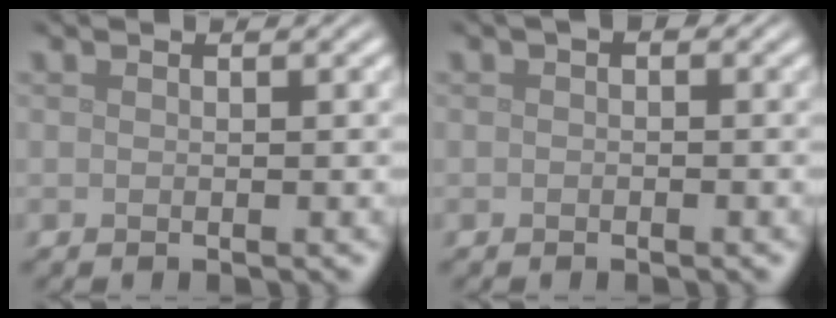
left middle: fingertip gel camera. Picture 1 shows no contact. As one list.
[{"total": 0.7, "force": [0.0, 0.4, 0.6], "torque": [-0.007, 0.000, -0.002]}]